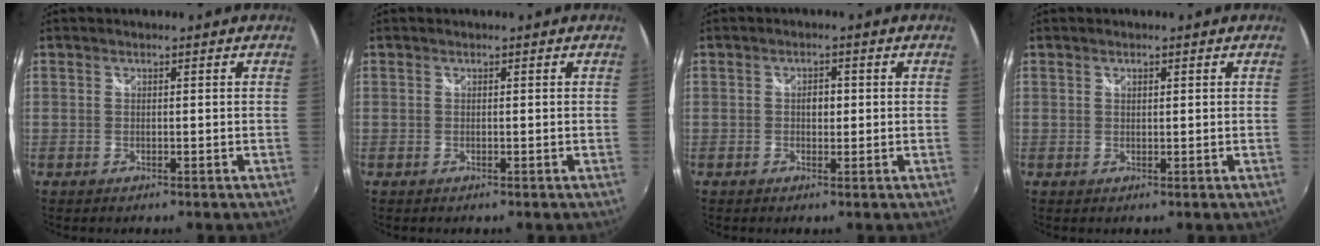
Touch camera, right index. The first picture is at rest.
{"total": 0.0}
{"total": 2.0, "force": [0.0, 1.4, 1.4], "torque": [-0.022, 0.005, -0.001]}
{"total": 0.8, "force": [0.5, 0.5, 0.5], "torque": [-0.006, 0.002, 0.008]}